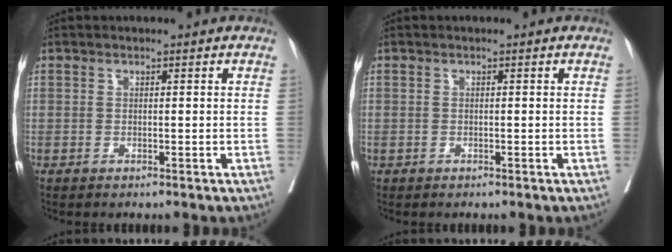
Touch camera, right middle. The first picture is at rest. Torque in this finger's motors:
{"motor_torque": [0.46, -0.26, 0.07, -0.01]}